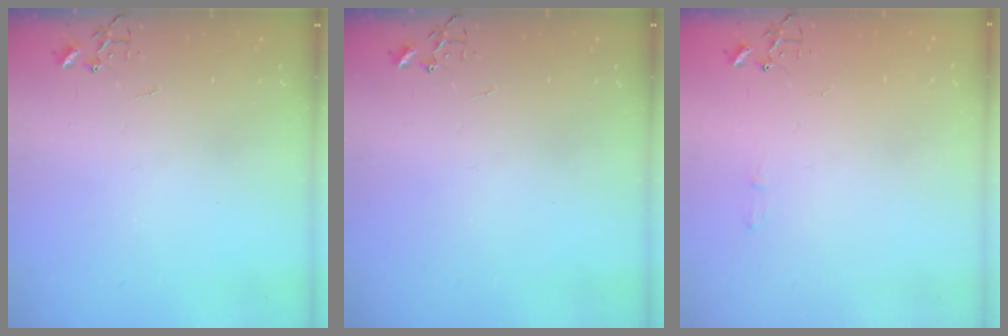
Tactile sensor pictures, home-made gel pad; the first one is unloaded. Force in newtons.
{"total": 0.0}
{"total": 4.5, "press": 4.5, "slide": 0.4}